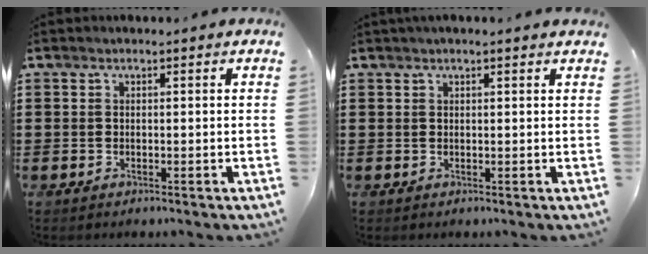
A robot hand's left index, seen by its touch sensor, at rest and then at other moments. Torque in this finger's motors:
{"motor_torque": [2.14, 0.00, 0.31, 0.04]}